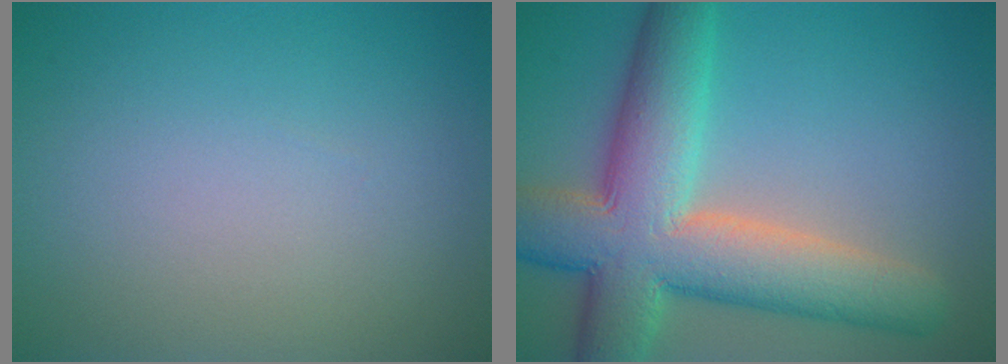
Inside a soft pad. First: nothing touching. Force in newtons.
{"total": 11.4, "press": 11.3, "slide": 0.8}